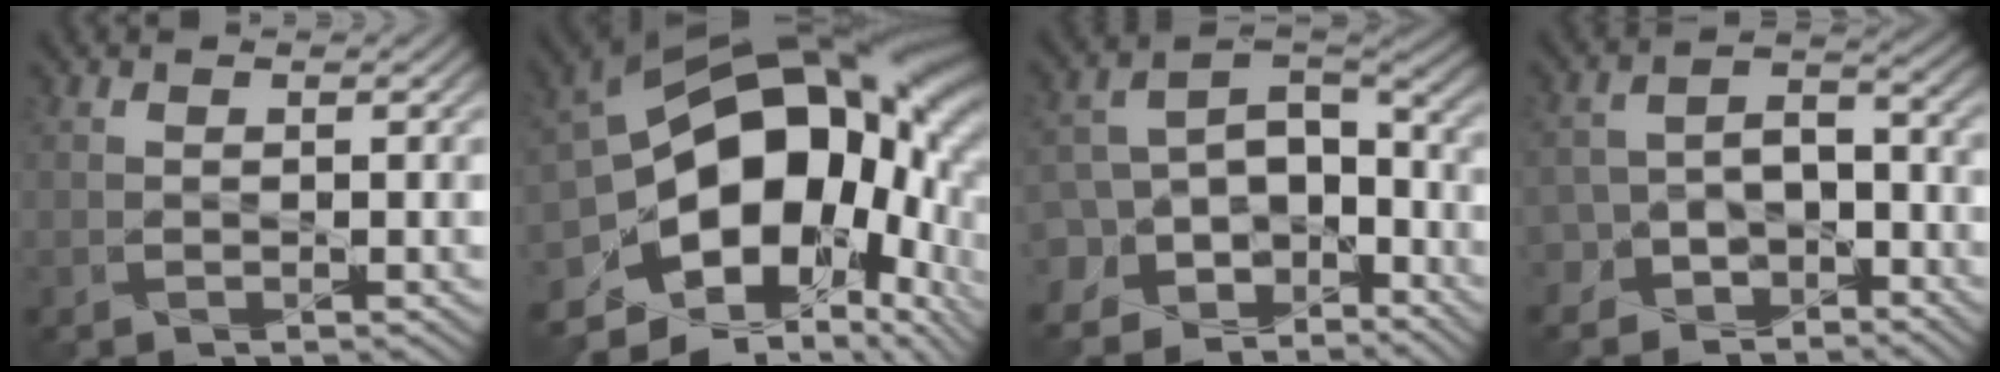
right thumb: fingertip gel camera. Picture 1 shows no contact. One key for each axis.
{"total": 21.5, "fx": -3.3, "fy": 14.1, "fz": 15.8, "tx": -0.293, "ty": -0.061, "tz": -0.019}
{"total": 11.0, "fx": -6.5, "fy": 7.3, "fz": 5.0, "tx": -0.129, "ty": -0.013, "tz": -0.111}
{"total": 7.2, "fx": -5.0, "fy": 4.5, "fz": 2.4, "tx": -0.043, "ty": -0.006, "tz": -0.098}